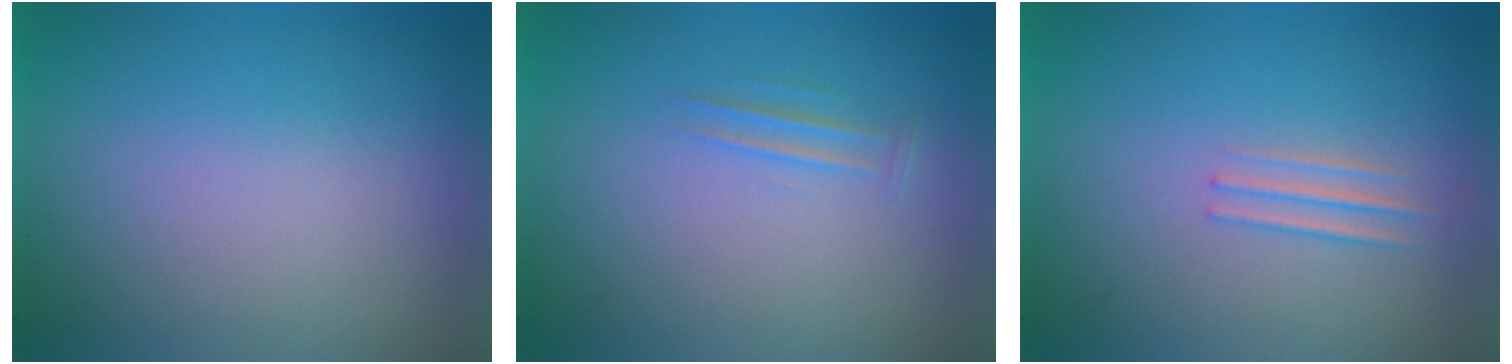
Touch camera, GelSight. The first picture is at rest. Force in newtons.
{"total": 1.1}
{"total": 1.3}